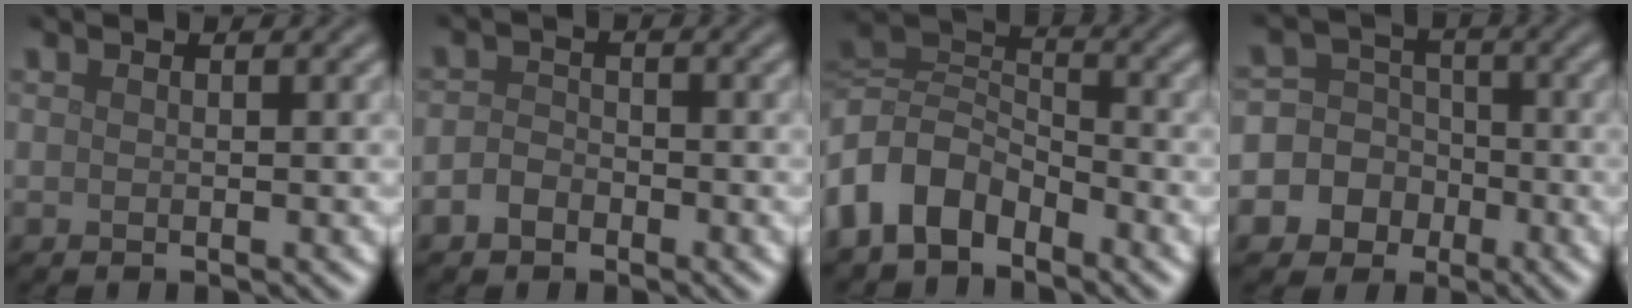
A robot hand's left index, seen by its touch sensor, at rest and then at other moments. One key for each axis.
{"total": 1.9, "fx": -1.1, "fy": 1.3, "fz": 0.8, "tx": -0.013, "ty": 0.003, "tz": -0.027}
{"total": 7.2, "fx": -3.5, "fy": 4.7, "fz": 4.2, "tx": -0.088, "ty": 0.007, "tz": -0.080}
{"total": 8.4, "fx": -2.8, "fy": 7.8, "fz": 1.4, "tx": -0.034, "ty": 0.008, "tz": -0.076}